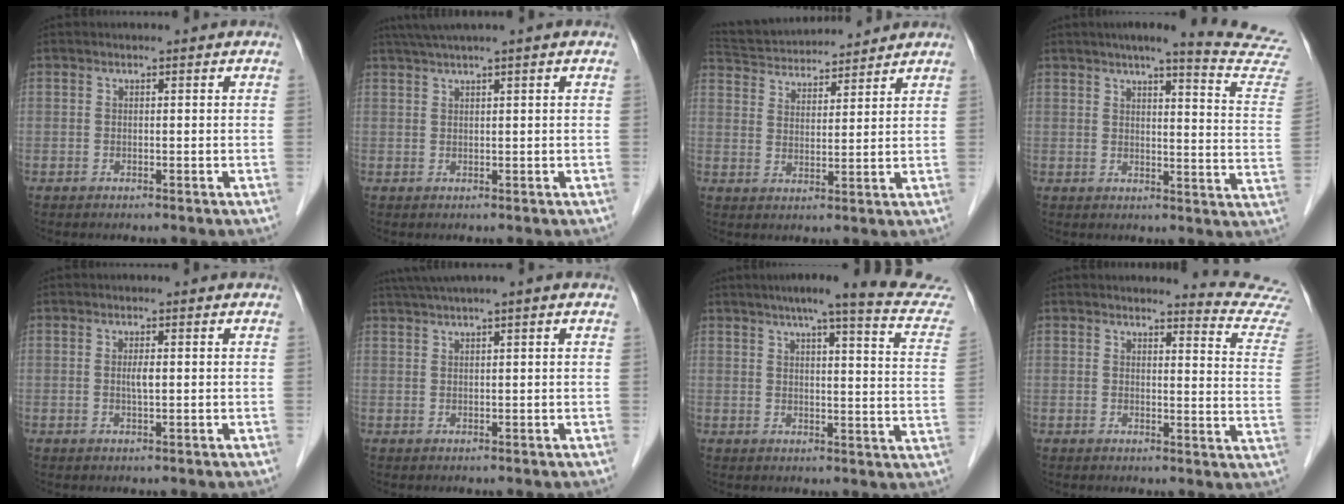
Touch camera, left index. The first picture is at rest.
{"total": 3.7, "force": [2.7, -1.0, 2.3], "torque": [-0.045, 0.018, 0.055]}
{"total": 13.0, "force": [12.2, 2.3, 3.6], "torque": [-0.071, 0.035, 0.204]}
{"total": 17.8, "force": [16.5, -0.3, 6.8], "torque": [-0.078, -0.087, 0.173]}
{"total": 1.5, "force": [0.1, 0.2, 1.5], "torque": [-0.030, 0.000, 0.001]}
{"total": 4.8, "force": [3.6, -0.8, 3.1], "torque": [-0.060, 0.028, 0.066]}
{"total": 19.9, "force": [17.6, 0.4, 9.3], "torque": [-0.114, -0.040, 0.195]}
{"total": 9.8, "force": [9.8, -1.3, -0.3], "torque": [0.001, -0.111, 0.087]}